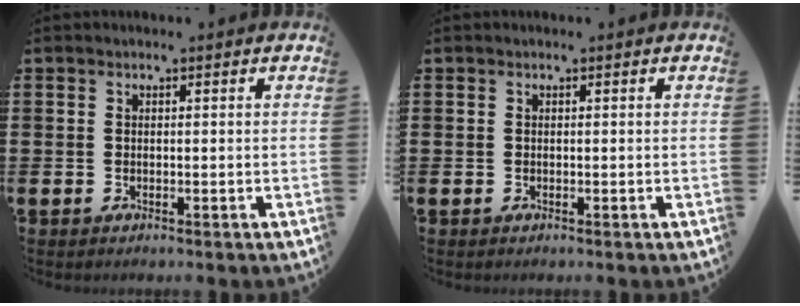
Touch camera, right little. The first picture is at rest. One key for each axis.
{"total": 0.0}